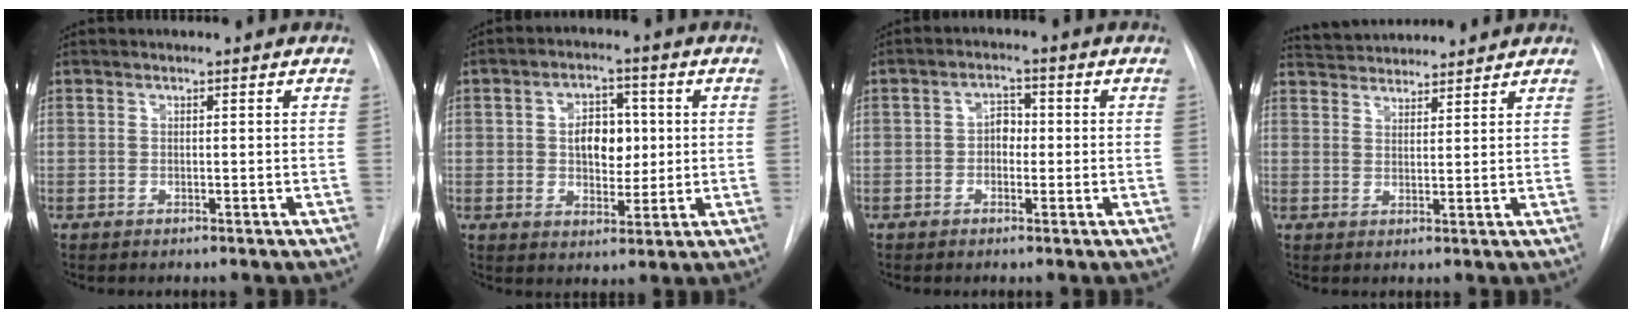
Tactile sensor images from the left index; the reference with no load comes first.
{"total": 6.9, "force": [0.3, 4.3, 5.5], "torque": [-0.084, 0.009, 0.010]}
{"total": 3.1, "force": [-0.9, 2.1, 2.1], "torque": [-0.030, 0.008, -0.017]}
{"total": 7.2, "force": [7.0, 1.1, 1.3], "torque": [-0.027, 0.024, 0.109]}